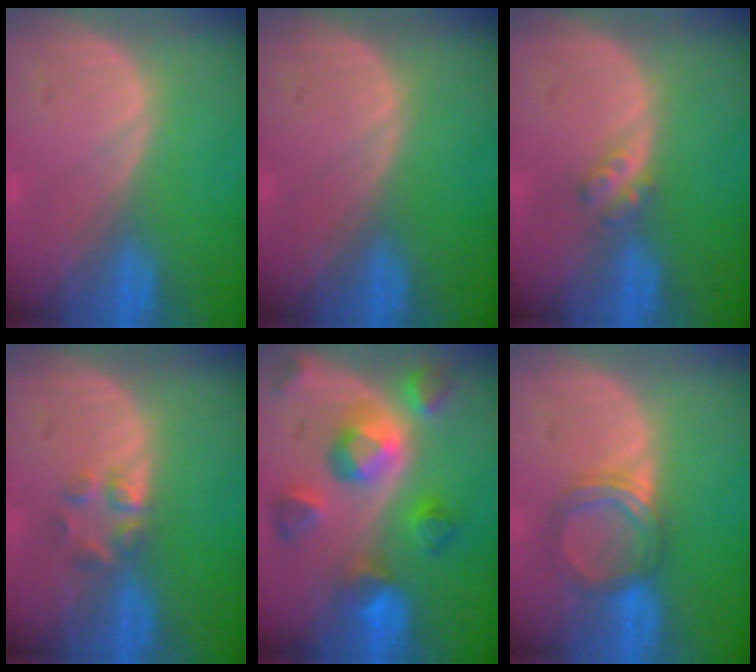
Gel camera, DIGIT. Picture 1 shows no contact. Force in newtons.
{"total": 0.0}
{"total": 2.5, "press": 2.1, "slide": 1.4}
{"total": 2.6, "press": 2.6, "slide": 0.2}
{"total": 9.5, "press": 8.6, "slide": 3.9}
{"total": 4.7, "press": 4.4, "slide": 1.7}